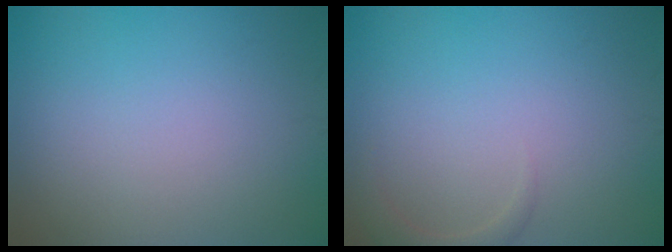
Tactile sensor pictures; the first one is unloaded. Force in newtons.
{"total": 1.5, "press": 1.5, "slide": 0.2}